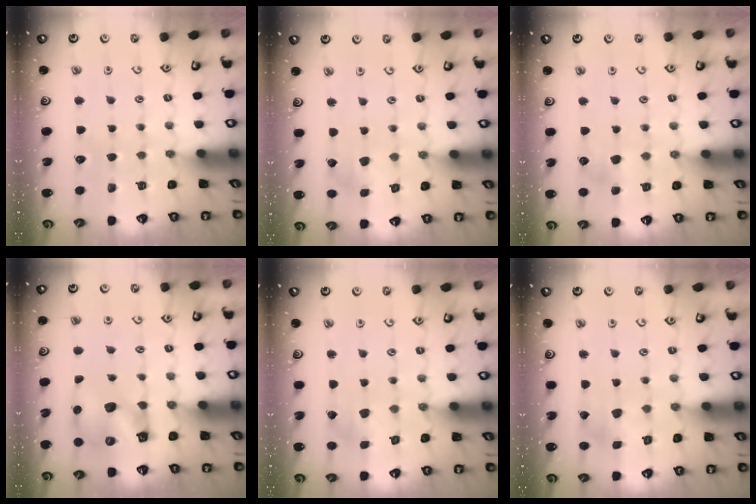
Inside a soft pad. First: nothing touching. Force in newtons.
{"total": 1.4, "press": 1.3, "slide": 0.3}
{"total": 4.2, "press": 4.2, "slide": 0.3}
{"total": 8.4, "press": 8.3, "slide": 1.5}
{"total": 1.4, "press": 1.3, "slide": 0.3}
{"total": 1.7, "press": 1.6, "slide": 0.4}